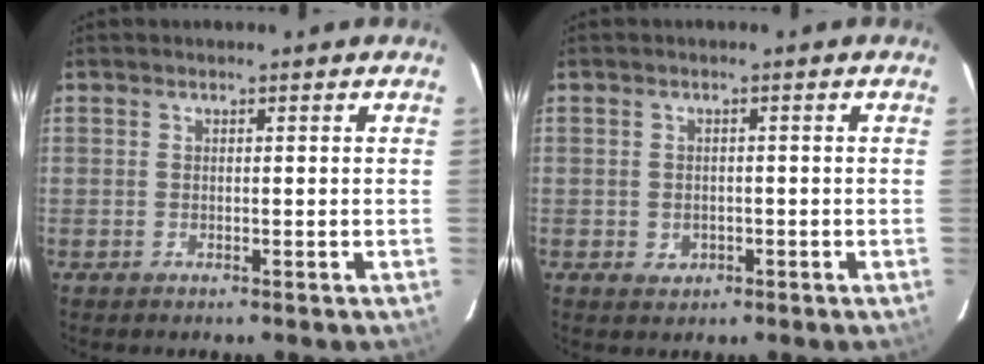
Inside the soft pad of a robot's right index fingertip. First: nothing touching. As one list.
[{"total": 2.3, "force": [-0.7, 2.1, 0.7], "torque": [-0.014, 0.001, -0.003]}]